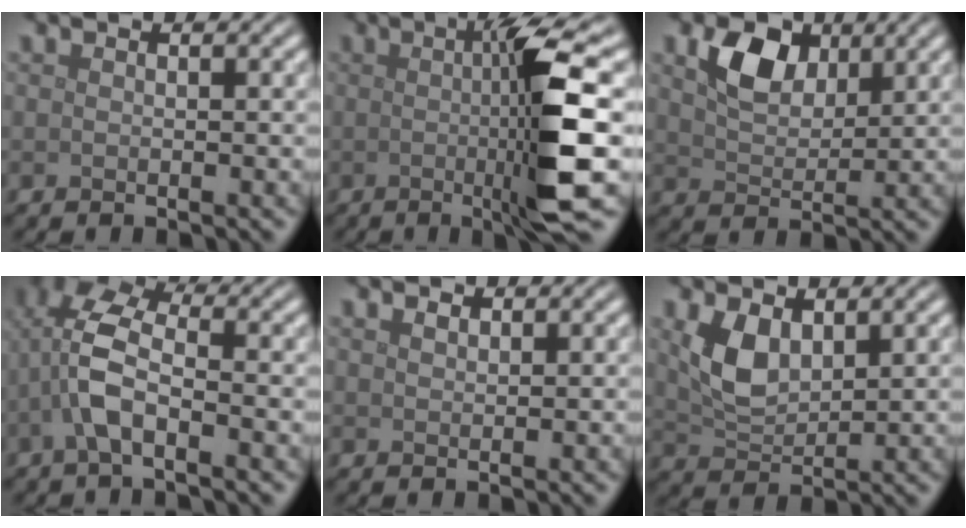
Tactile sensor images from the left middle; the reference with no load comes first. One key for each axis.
{"total": 8.9, "fx": -0.2, "fy": 1.0, "fz": 8.8, "tx": -0.134, "ty": -0.008, "tz": 0.001}
{"total": 4.3, "fx": 2.2, "fy": 2.7, "fz": 2.6, "tx": -0.053, "ty": 0.004, "tz": 0.038}
{"total": 6.0, "fx": -1.4, "fy": 2.9, "fz": 5.1, "tx": -0.113, "ty": 0.015, "tz": -0.037}
{"total": 0.6, "fx": 0.6, "fy": 0.2, "fz": 0.1, "tx": -0.002, "ty": -0.001, "tz": 0.013}
{"total": 3.7, "fx": 1.5, "fy": 2.1, "fz": 2.7, "tx": -0.065, "ty": 0.000, "tz": 0.035}